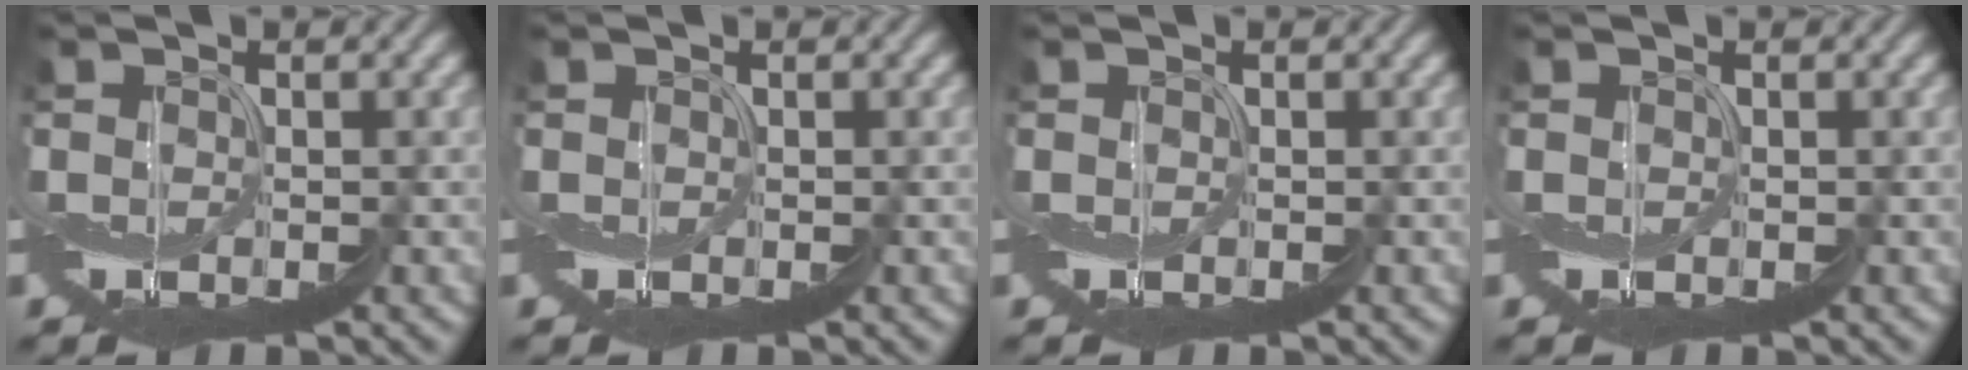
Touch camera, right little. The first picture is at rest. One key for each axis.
{"total": 0.0}
{"total": 0.0}
{"total": 0.0}